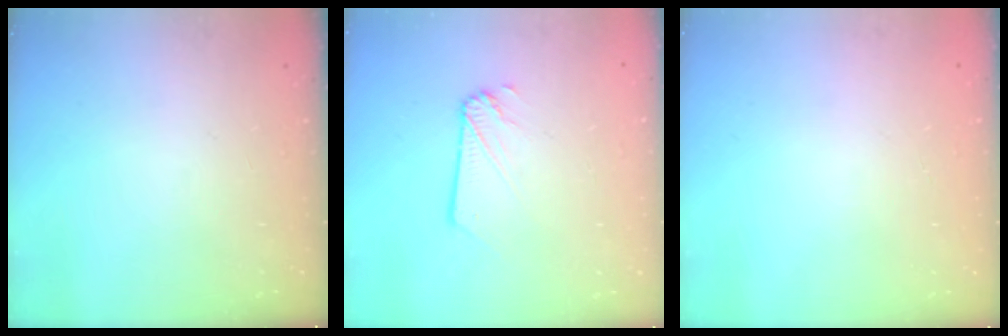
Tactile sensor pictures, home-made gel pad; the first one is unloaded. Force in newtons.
{"total": 2.1, "press": 2.1, "slide": 0.2}
{"total": 0.0}